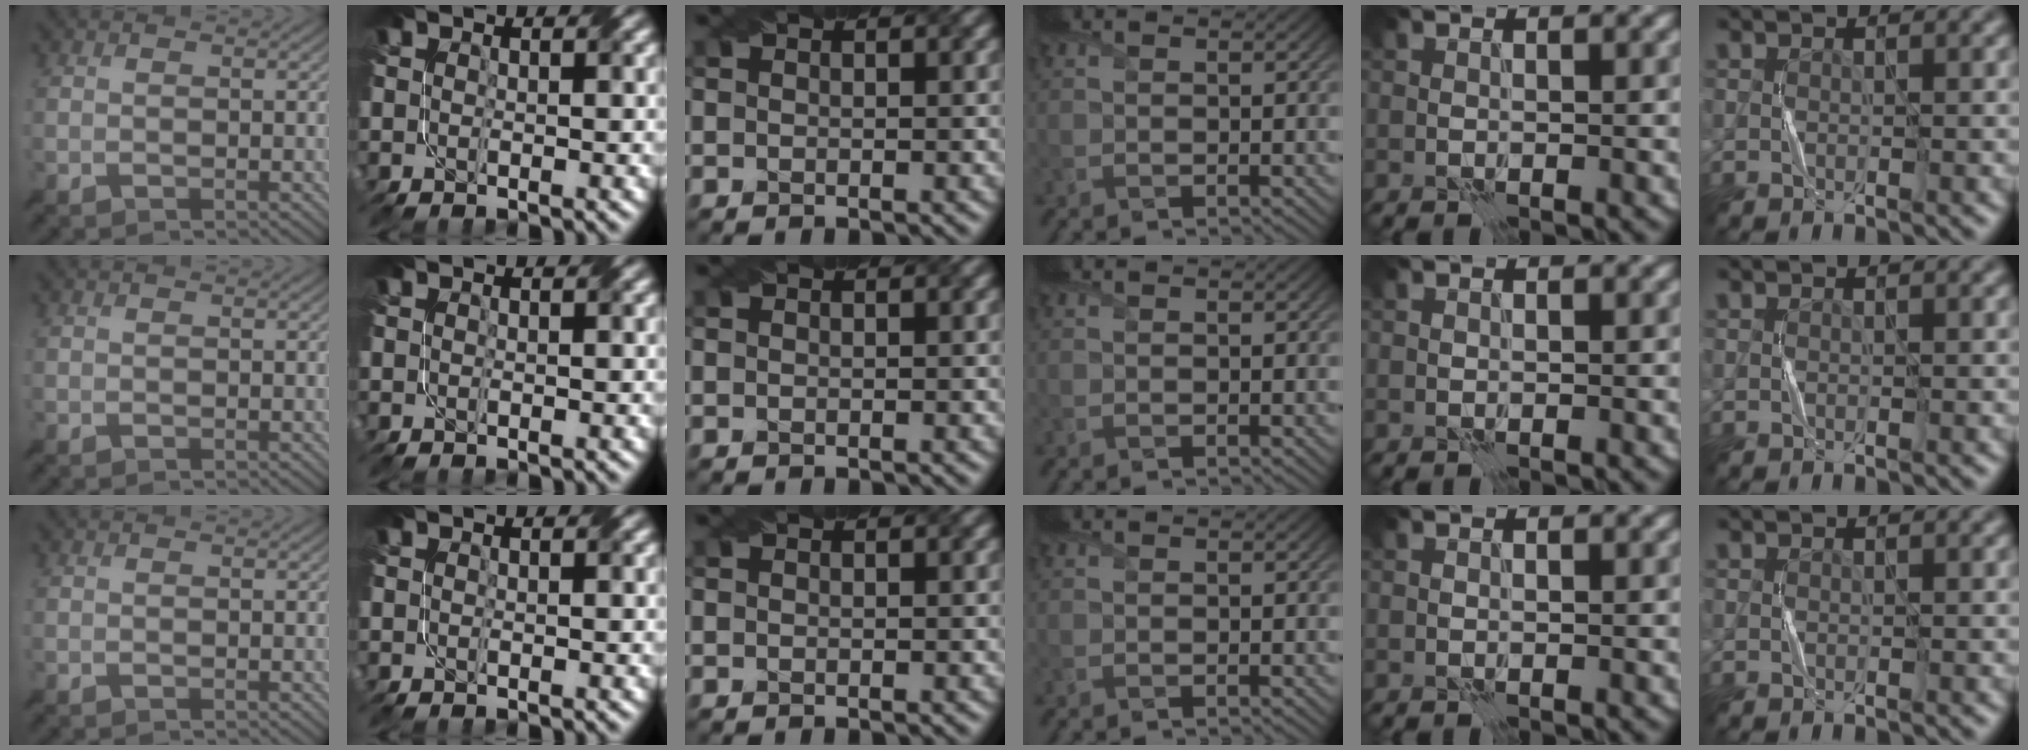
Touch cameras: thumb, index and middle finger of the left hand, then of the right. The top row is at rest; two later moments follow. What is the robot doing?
{"motion": "fold", "object": "coffee filter"}